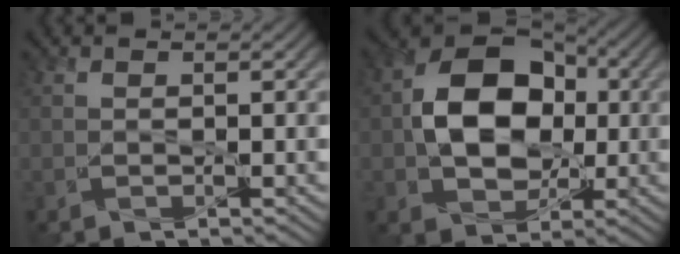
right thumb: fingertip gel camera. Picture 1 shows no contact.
{"total": 11.1, "force": [0.2, 8.3, 7.5], "torque": [-0.133, 0.011, -0.004]}